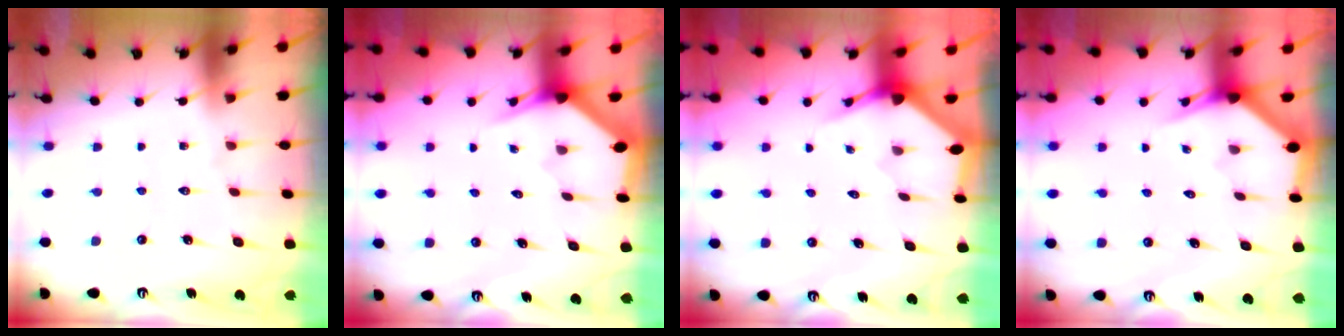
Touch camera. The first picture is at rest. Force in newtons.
{"total": 3.1, "press": 3.1, "slide": 0.0}
{"total": 3.1, "press": 3.1, "slide": 0.1}
{"total": 3.1, "press": 3.1, "slide": 0.1}